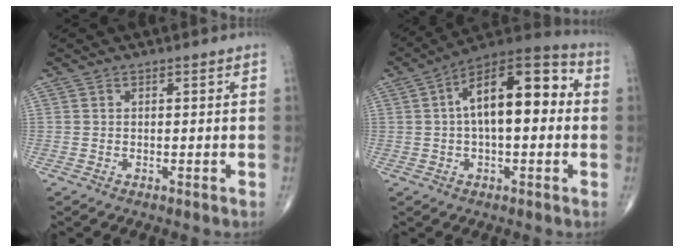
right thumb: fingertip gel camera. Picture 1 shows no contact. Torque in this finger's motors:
{"motor_torque": [1.00, 3.74, 1.07, -0.10, 0.44]}